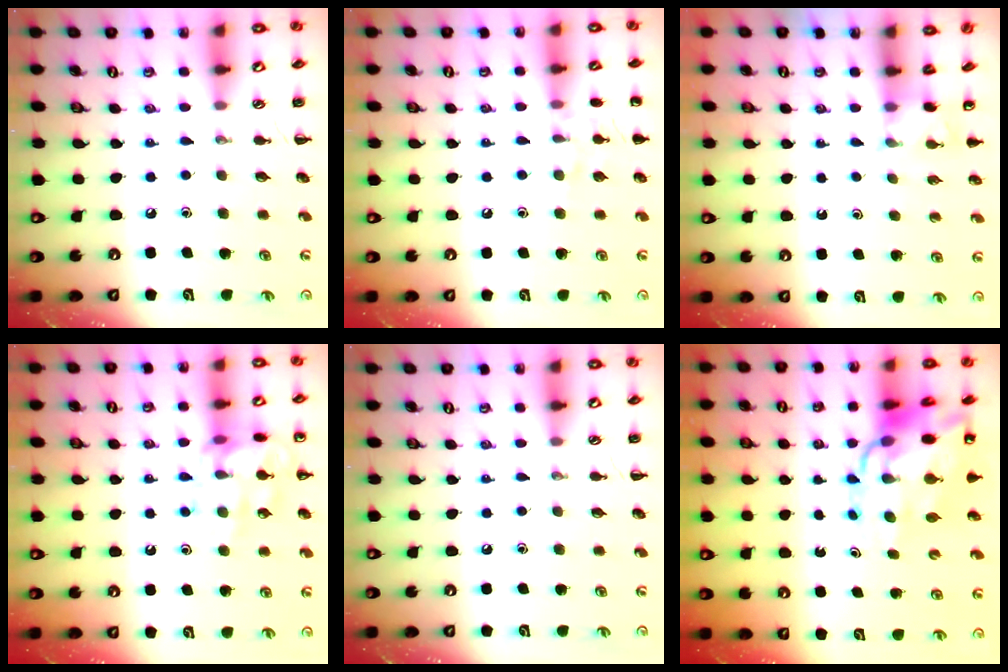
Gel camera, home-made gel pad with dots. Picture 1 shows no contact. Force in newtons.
{"total": 6.9, "press": 6.8, "slide": 1.4}
{"total": 3.1, "press": 3.0, "slide": 1.0}
{"total": 13.1, "press": 13.1, "slide": 0.4}
{"total": 0.0}
{"total": 16.8, "press": 16.1, "slide": 4.6}